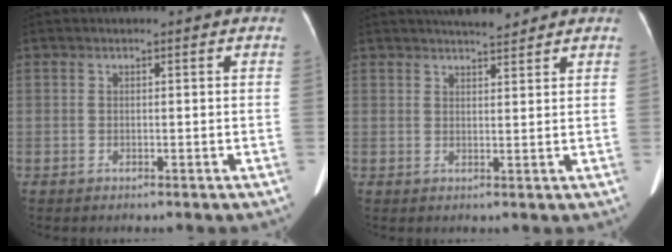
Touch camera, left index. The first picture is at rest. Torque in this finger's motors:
{"motor_torque": [0.25, -0.14, 0.07, 0.01]}